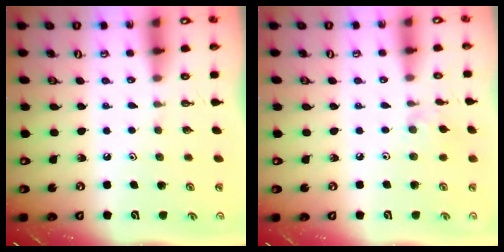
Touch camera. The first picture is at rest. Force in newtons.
{"total": 2.6, "press": 2.6, "slide": 0.5}